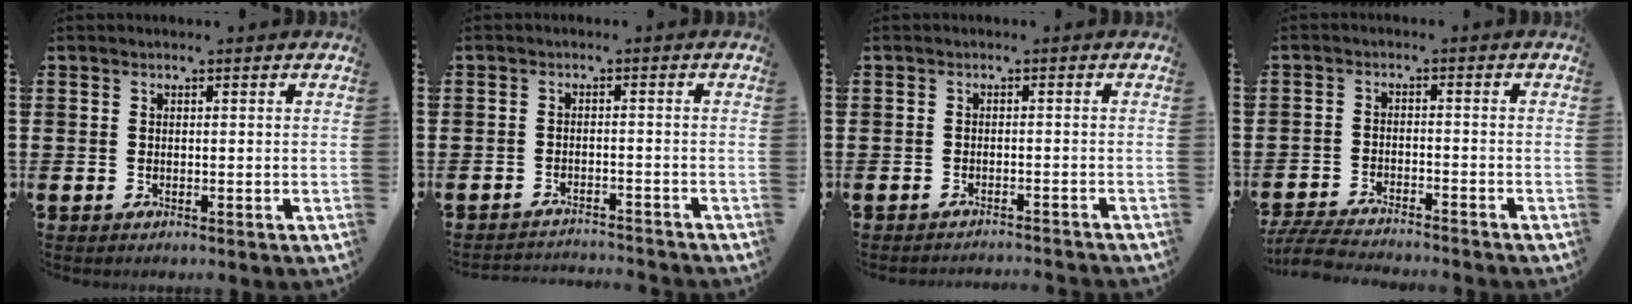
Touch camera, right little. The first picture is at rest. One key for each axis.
{"total": 2.1, "fx": -2.1, "fy": -0.1, "fz": -0.1, "tx": -0.004, "ty": 0.002, "tz": -0.046}
{"total": 1.2, "fx": -1.2, "fy": -0.2, "fz": -0.1, "tx": 0.000, "ty": 0.003, "tz": -0.026}
{"total": 4.4, "fx": -4.3, "fy": 0.3, "fz": 0.9, "tx": -0.024, "ty": -0.001, "tz": -0.088}